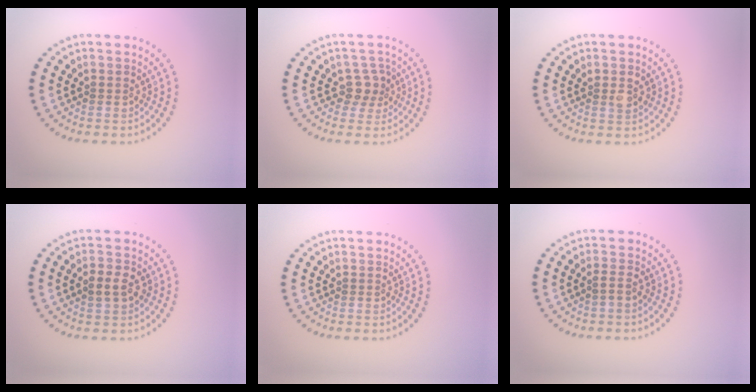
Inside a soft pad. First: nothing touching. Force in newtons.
{"total": 2.1, "press": 1.6, "slide": 1.3}
{"total": 1.0, "press": 0.9, "slide": 0.5}
{"total": 2.3, "press": 2.3, "slide": 0.2}
{"total": 0.0}
{"total": 0.6, "press": 0.3, "slide": 0.5}